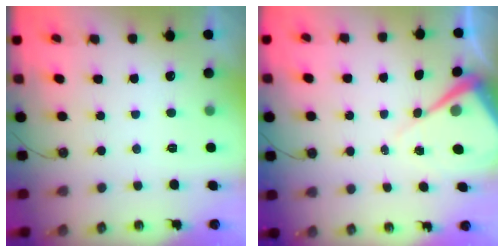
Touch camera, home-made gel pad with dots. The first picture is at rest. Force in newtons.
{"total": 7.5, "press": 7.5, "slide": 0.5}